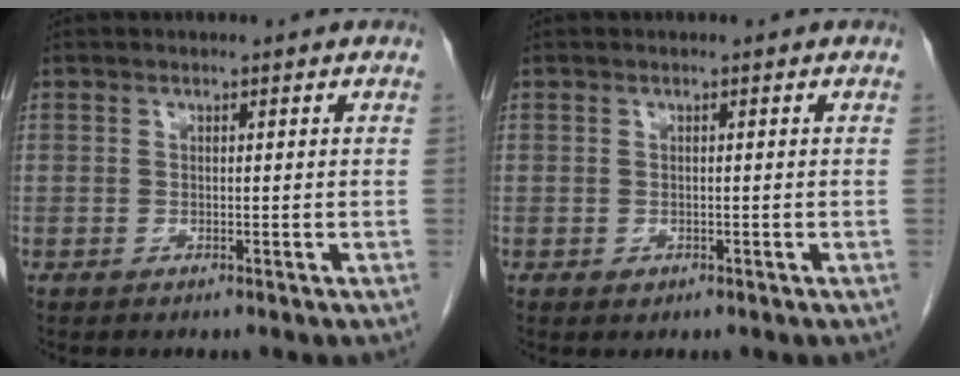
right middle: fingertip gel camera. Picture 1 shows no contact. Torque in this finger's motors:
{"motor_torque": [0.26, -0.18, -0.02, -0.01]}